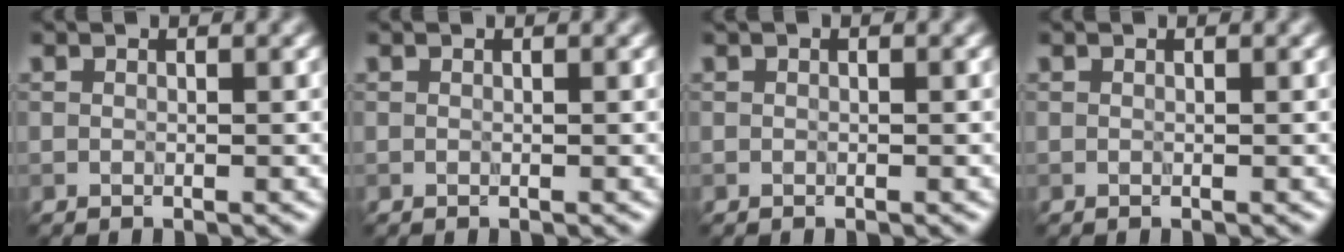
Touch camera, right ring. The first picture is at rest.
{"total": 0.0}
{"total": 0.0}
{"total": 0.0}